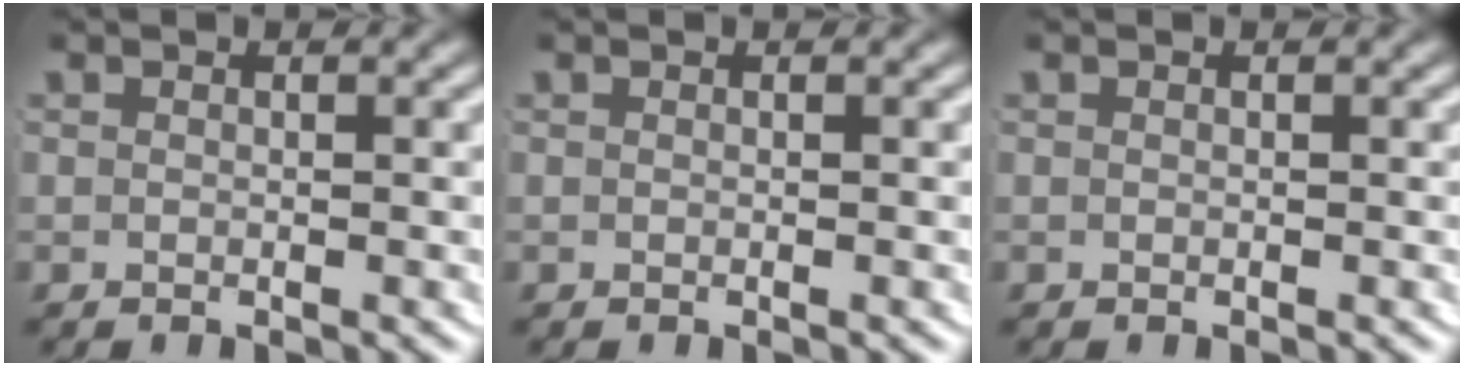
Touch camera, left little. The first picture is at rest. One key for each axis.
{"total": 0.0}
{"total": 0.0}